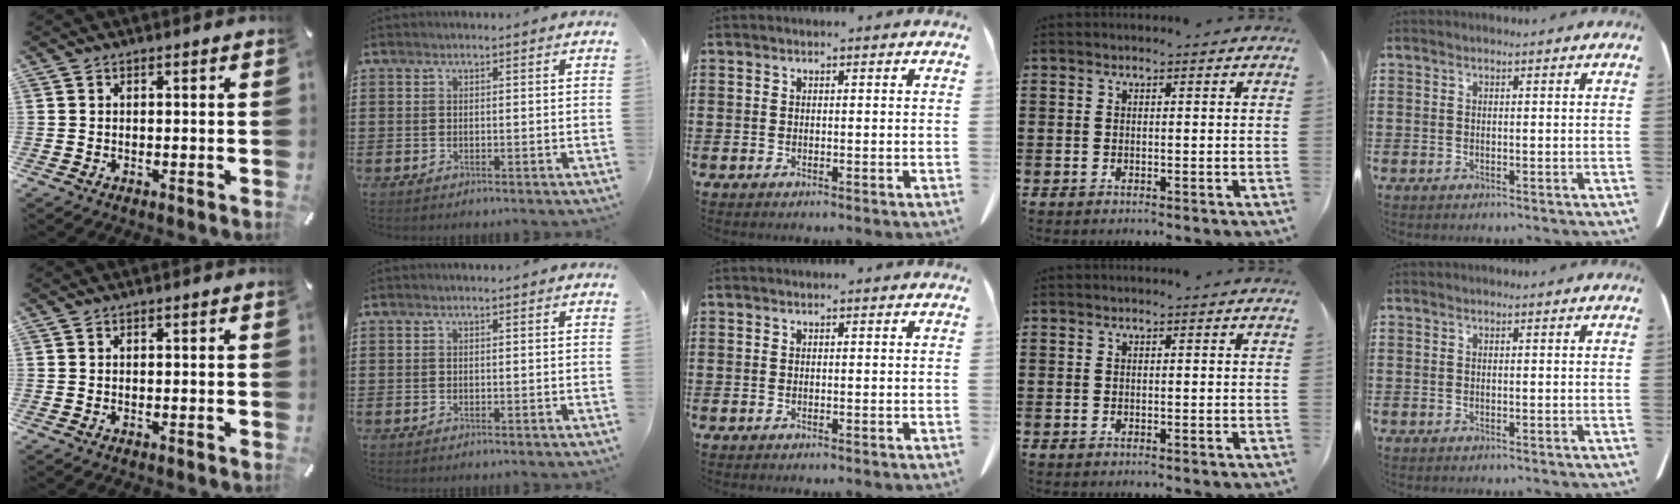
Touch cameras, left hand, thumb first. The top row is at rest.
{}